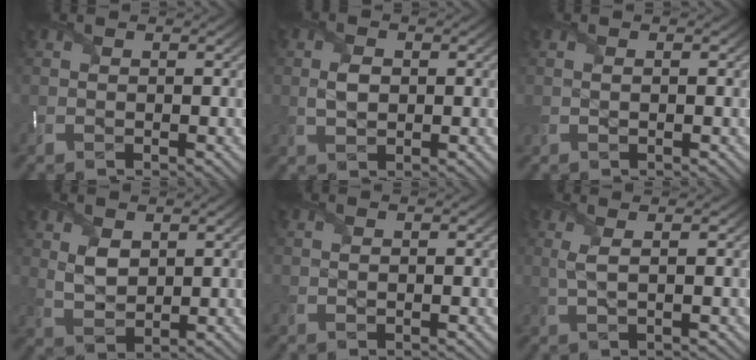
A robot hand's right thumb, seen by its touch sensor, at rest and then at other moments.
{"total": 2.8, "force": [0.2, 1.8, 2.1], "torque": [-0.050, -0.003, 0.004]}
{"total": 0.0}
{"total": 3.9, "force": [1.6, 2.5, 2.6], "torque": [-0.065, -0.008, 0.036]}
{"total": 0.6, "force": [0.0, 0.2, 0.5], "torque": [-0.012, -0.001, 0.002]}
{"total": 2.2, "force": [0.6, 0.4, 2.1], "torque": [-0.043, 0.005, 0.011]}